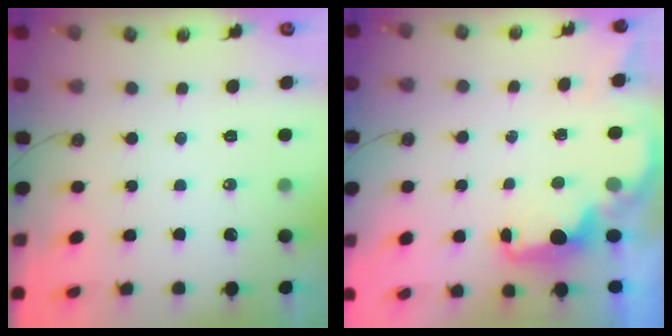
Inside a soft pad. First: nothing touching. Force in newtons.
{"total": 2.1, "press": 2.0, "slide": 0.8}